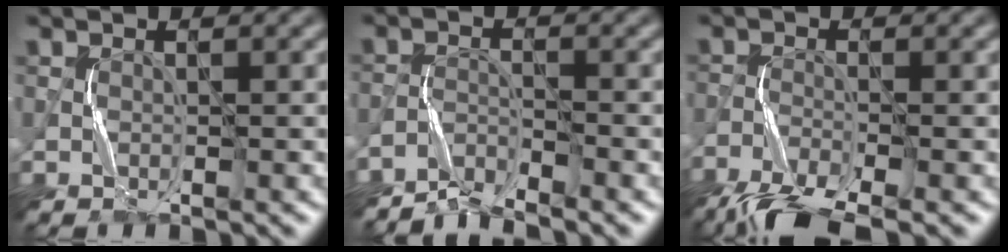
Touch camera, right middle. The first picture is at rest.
{"total": 2.7, "force": [-2.7, -0.3, 0.0], "torque": [0.000, 0.007, -0.061]}
{"total": 6.6, "force": [-5.6, 0.8, 3.2], "torque": [-0.065, -0.024, -0.112]}